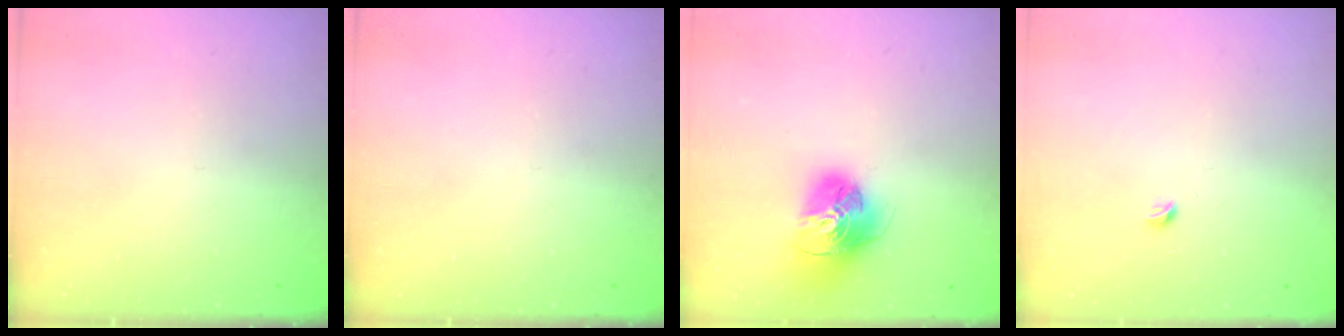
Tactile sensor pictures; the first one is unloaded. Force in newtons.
{"total": 0.0}
{"total": 15.3, "press": 15.3, "slide": 1.5}
{"total": 2.9, "press": 2.9, "slide": 0.4}